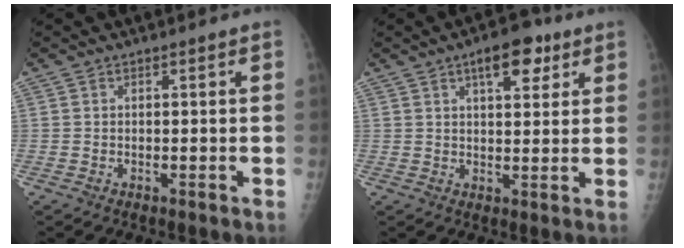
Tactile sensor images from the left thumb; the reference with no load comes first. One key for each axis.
{"total": 7.9, "fx": 4.2, "fy": 3.5, "fz": 5.7, "tx": -0.061, "ty": -0.012, "tz": 0.058}